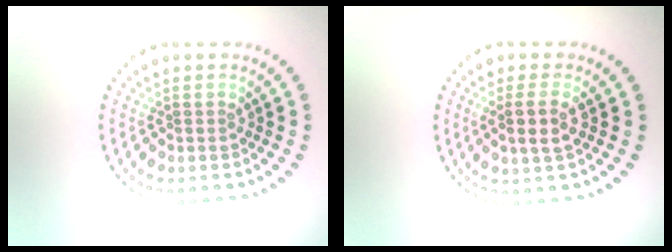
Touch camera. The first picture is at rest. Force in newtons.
{"total": 2.3, "press": 2.0, "slide": 1.0}